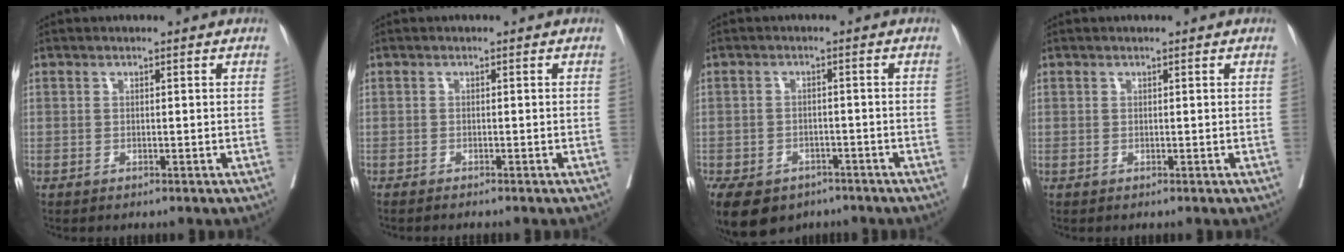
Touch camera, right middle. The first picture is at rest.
{"total": 2.5, "force": [-2.2, 0.0, 1.2], "torque": [-0.016, -0.001, -0.028]}
{"total": 16.8, "force": [-10.0, 11.3, 7.3], "torque": [-0.224, -0.024, -0.136]}
{"total": 0.0}